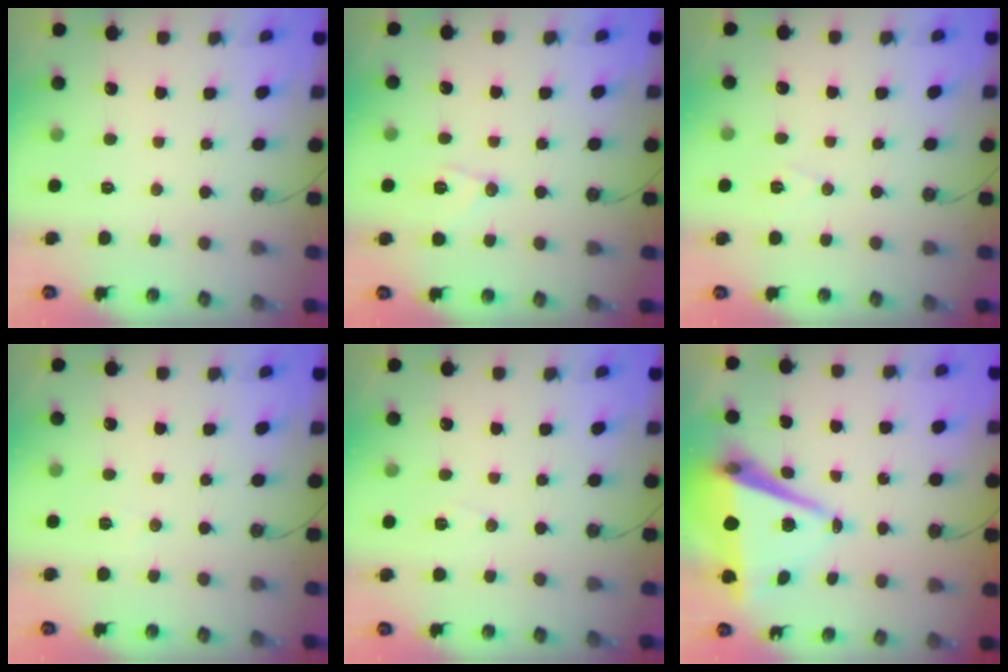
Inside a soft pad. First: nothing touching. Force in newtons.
{"total": 8.1, "press": 8.0, "slide": 0.9}
{"total": 6.3, "press": 4.5, "slide": 4.4}
{"total": 4.9, "press": 2.2, "slide": 4.4}
{"total": 4.5, "press": 3.4, "slide": 2.9}
{"total": 10.1, "press": 9.2, "slide": 4.1}